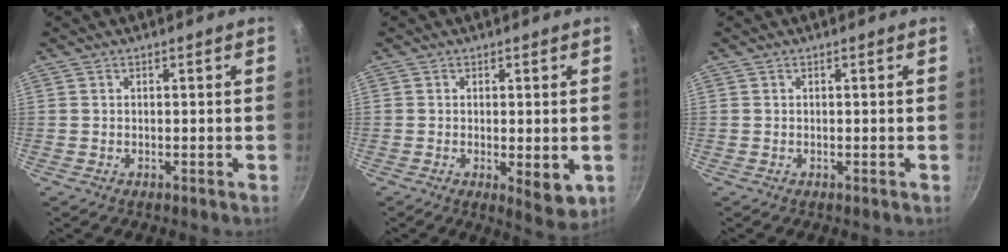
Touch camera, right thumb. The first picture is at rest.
{"total": 6.0, "force": [-1.1, 2.2, 5.5], "torque": [-0.071, -0.012, -0.008]}
{"total": 0.0}